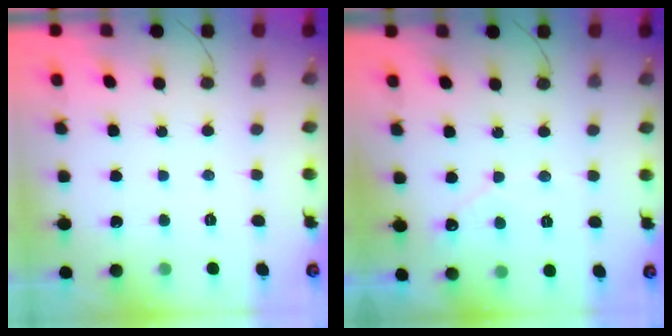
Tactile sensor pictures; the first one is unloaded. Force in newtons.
{"total": 3.1, "press": 3.1, "slide": 0.1}